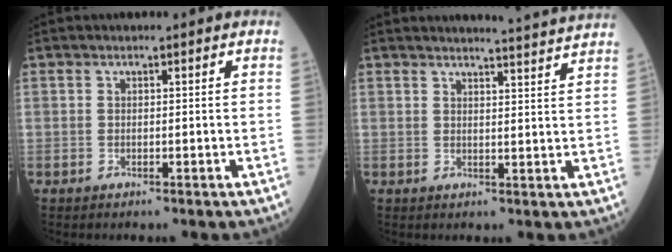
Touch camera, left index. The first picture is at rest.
{"total": 7.9, "force": [7.6, -1.8, 1.2], "torque": [-0.024, -0.030, 0.081]}